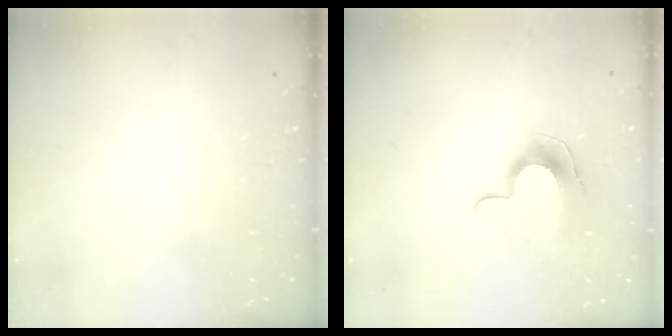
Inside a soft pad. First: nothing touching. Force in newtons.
{"total": 10.3, "press": 10.3, "slide": 0.4}